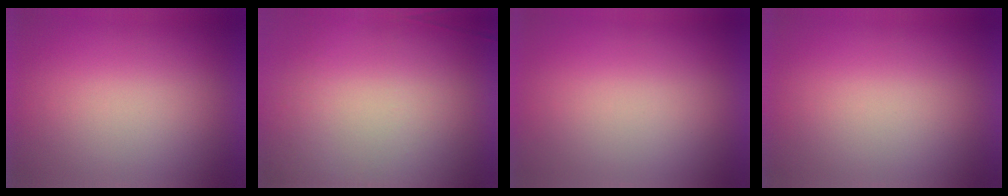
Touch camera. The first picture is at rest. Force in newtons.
{"total": 5.5}
{"total": 0.0}
{"total": 0.0}